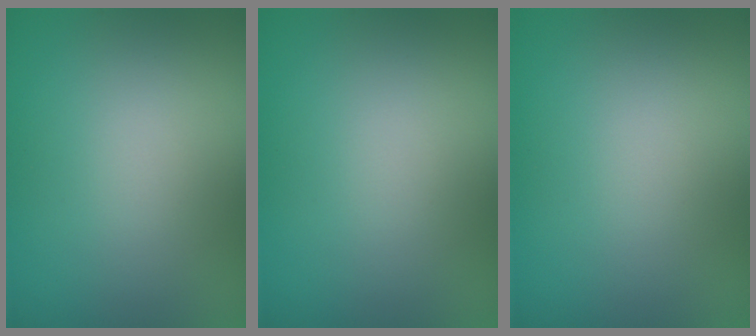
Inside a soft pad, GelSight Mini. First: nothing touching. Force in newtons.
{"total": 0.0}
{"total": 0.0}